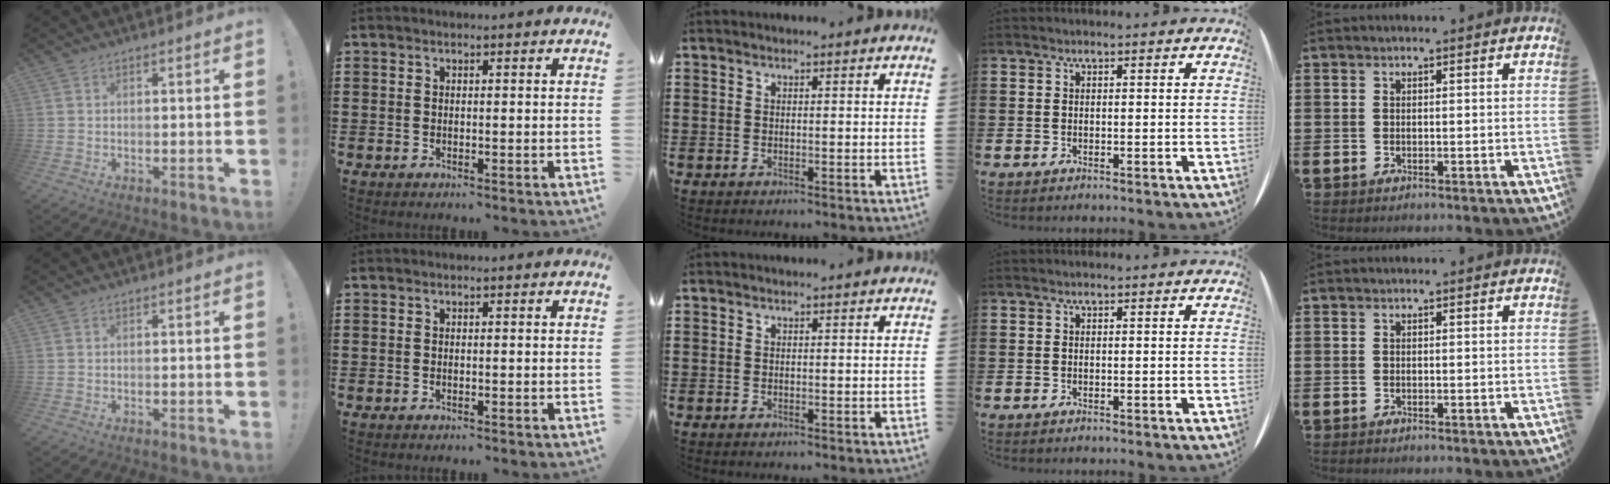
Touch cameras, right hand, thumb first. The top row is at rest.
{}